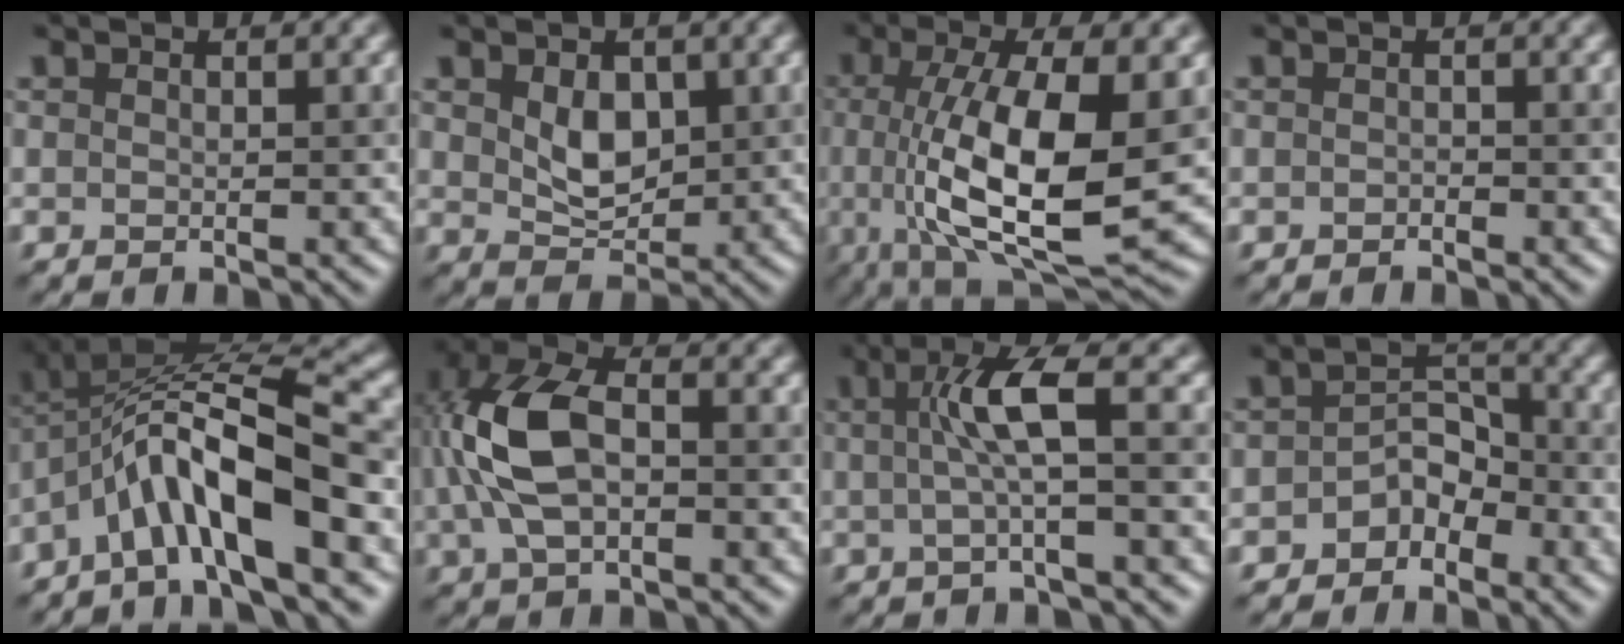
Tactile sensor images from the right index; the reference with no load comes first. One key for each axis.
{"total": 2.8, "fx": 0.7, "fy": 2.1, "fz": 1.8, "tx": -0.041, "ty": -0.006, "tz": 0.025}
{"total": 11.0, "fx": -0.8, "fy": 3.7, "fz": 10.3, "tx": -0.187, "ty": -0.014, "tz": -0.005}
{"total": 0.5, "fx": -0.4, "fy": -0.1, "fz": -0.4, "tx": -0.001, "ty": 0.000, "tz": -0.002}
{"total": 9.8, "fx": -3.8, "fy": 2.4, "fz": 8.8, "tx": -0.154, "ty": 0.020, "tz": -0.073}
{"total": 7.3, "fx": 0.1, "fy": 4.1, "fz": 6.0, "tx": -0.148, "ty": 0.012, "tz": -0.001}
{"total": 3.8, "fx": 0.4, "fy": 0.5, "fz": 3.8, "tx": -0.080, "ty": 0.007, "tz": 0.008}
{"total": 2.6, "fx": -1.8, "fy": 1.6, "fz": 0.8, "tx": -0.017, "ty": 0.012, "tz": -0.032}